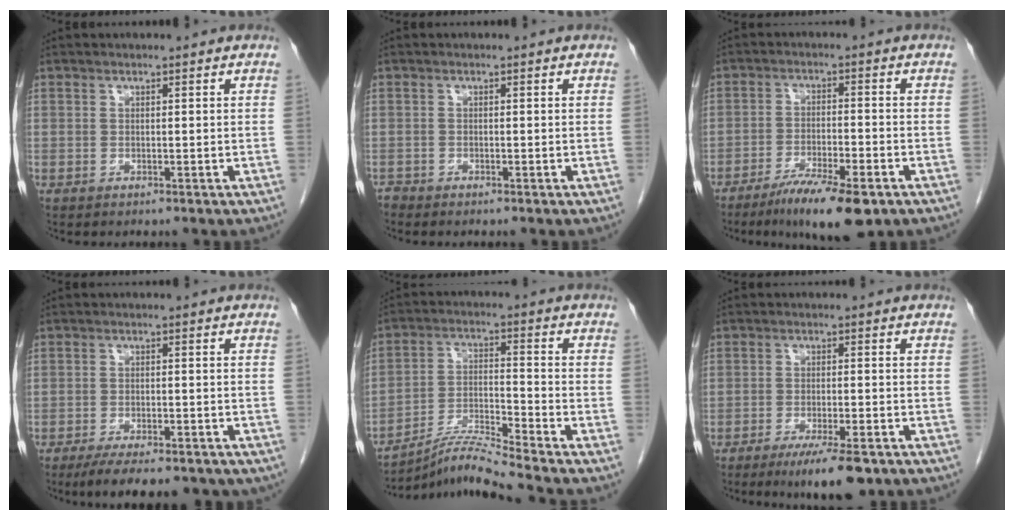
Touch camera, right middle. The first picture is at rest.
{"total": 0.8, "force": [-0.7, 0.1, -0.2], "torque": [0.003, -0.003, -0.016]}
{"total": 10.2, "force": [-6.7, 1.5, 7.4], "torque": [-0.123, -0.021, -0.106]}
{"total": 11.2, "force": [-8.4, 3.6, 6.4], "torque": [-0.083, -0.004, -0.114]}
{"total": 8.1, "force": [-7.4, -2.5, 2.3], "torque": [-0.047, -0.008, -0.135]}
{"total": 7.8, "force": [-5.2, 1.3, 5.7], "torque": [-0.086, -0.015, -0.078]}